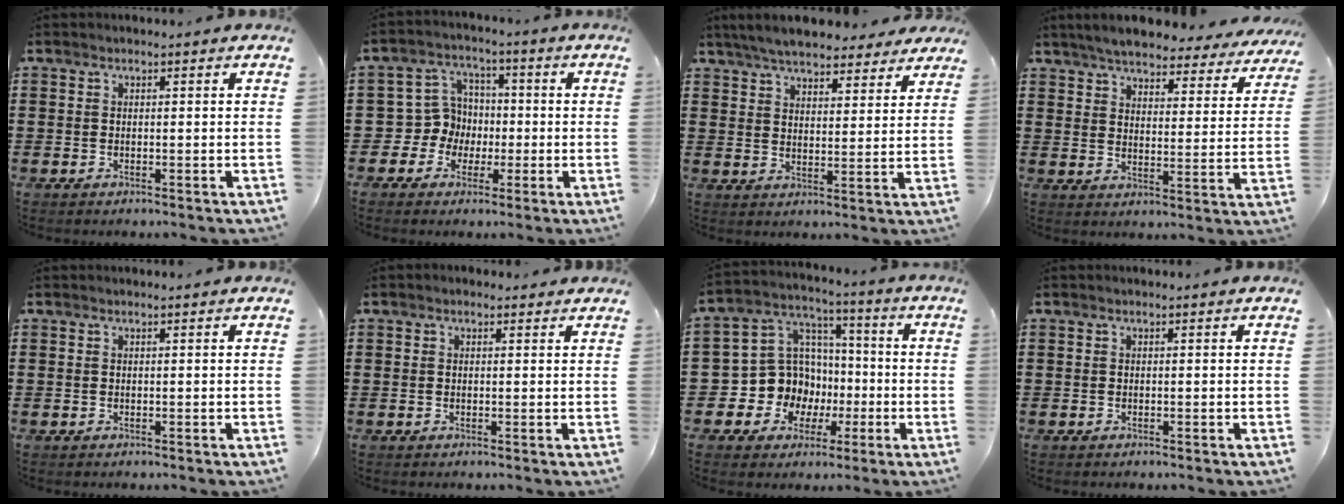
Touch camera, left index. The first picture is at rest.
{"total": 6.7, "force": [-0.5, 6.6, 1.4], "torque": [-0.072, 0.005, -0.012]}
{"total": 6.0, "force": [5.7, 1.2, 1.6], "torque": [-0.054, -0.014, 0.104]}
{"total": 5.4, "force": [5.2, 0.4, 1.3], "torque": [-0.050, -0.031, 0.088]}
{"total": 0.0}
{"total": 0.6, "force": [0.2, 0.5, 0.3], "torque": [-0.008, 0.005, 0.003]}
{"total": 10.2, "force": [-1.5, 9.8, 2.1], "torque": [-0.096, -0.001, -0.020]}
{"total": 0.0}